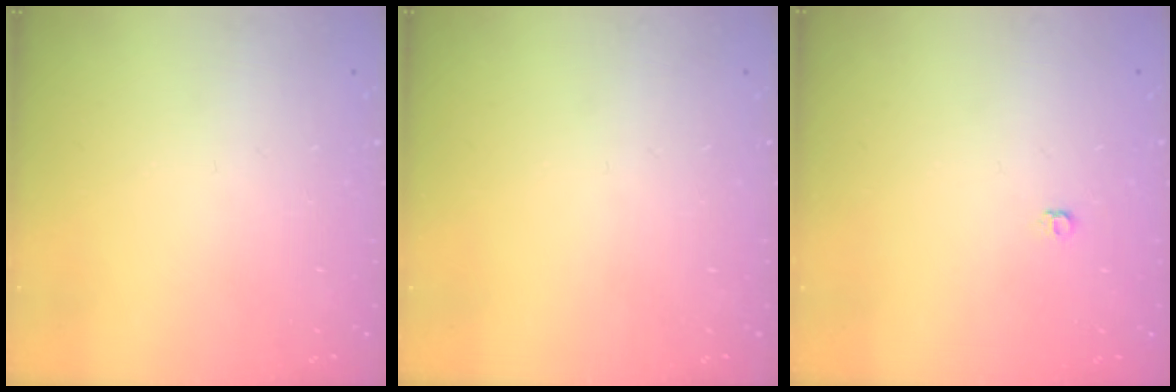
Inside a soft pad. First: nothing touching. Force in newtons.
{"total": 0.0}
{"total": 3.9, "press": 3.9, "slide": 0.7}